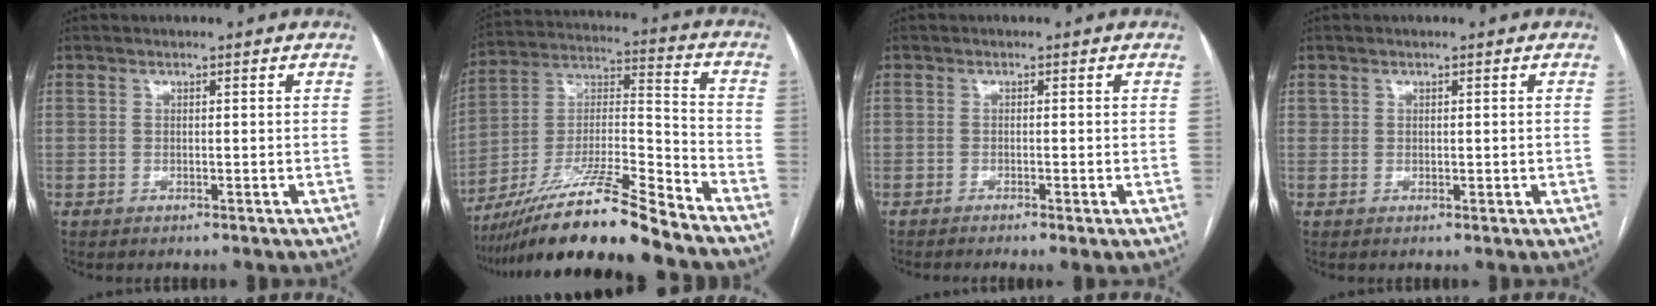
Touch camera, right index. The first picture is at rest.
{"total": 18.4, "force": [-15.1, -0.2, 10.5], "torque": [-0.207, -0.003, -0.273]}
{"total": 1.7, "force": [-1.1, 0.0, 1.3], "torque": [-0.023, -0.003, -0.018]}
{"total": 1.0, "force": [0.3, 0.8, 0.4], "torque": [-0.002, 0.003, 0.007]}